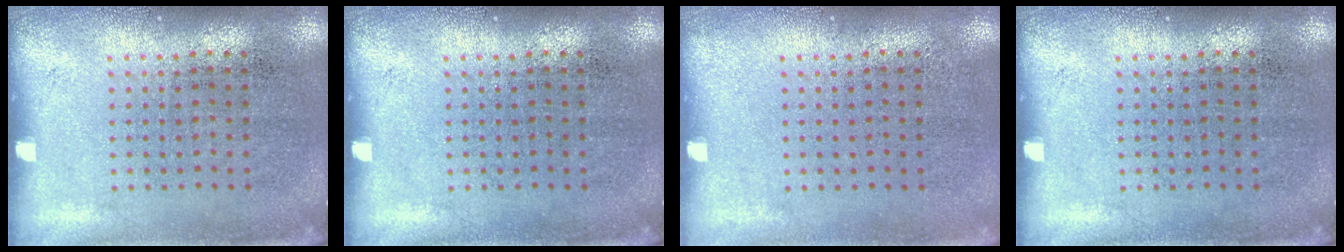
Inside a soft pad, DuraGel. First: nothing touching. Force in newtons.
{"total": 0.0}
{"total": 0.0}
{"total": 0.0}